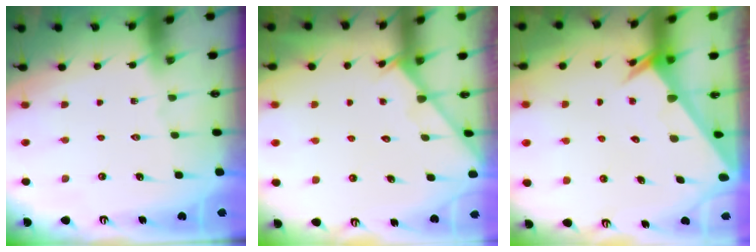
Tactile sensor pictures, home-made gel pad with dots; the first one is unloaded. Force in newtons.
{"total": 2.8, "press": 2.8, "slide": 0.2}
{"total": 2.5, "press": 2.5, "slide": 0.0}